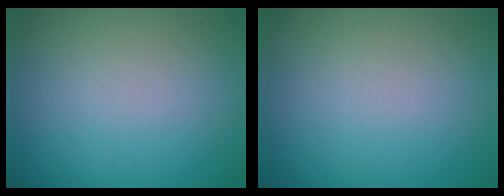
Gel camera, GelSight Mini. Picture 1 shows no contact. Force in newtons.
{"total": 0.0}